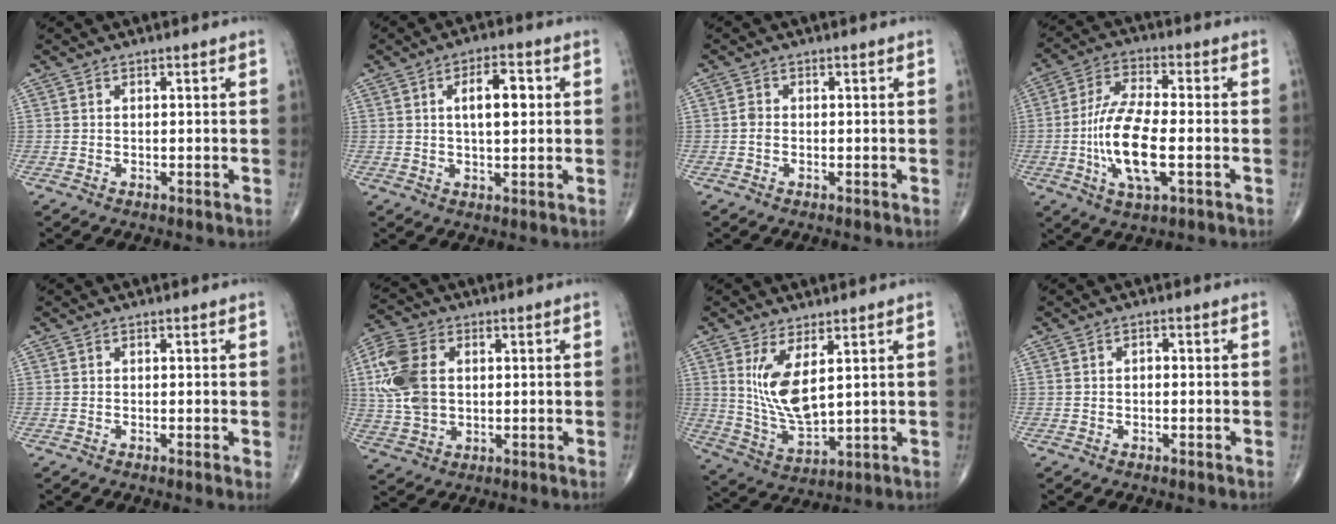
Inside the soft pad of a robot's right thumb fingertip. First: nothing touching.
{"total": 7.3, "force": [1.4, 3.2, 6.4], "torque": [-0.090, 0.003, 0.021]}
{"total": 1.3, "force": [-0.3, 1.0, 0.8], "torque": [-0.011, 0.002, -0.006]}
{"total": 13.5, "force": [-2.6, 4.8, 12.4], "torque": [-0.251, 0.010, -0.050]}
{"total": 1.0, "force": [0.0, 0.1, 1.0], "torque": [-0.021, -0.003, 0.000]}
{"total": 12.9, "force": [2.1, 8.9, 9.1], "torque": [-0.196, 0.005, 0.040]}
{"total": 10.2, "force": [3.2, 4.1, 8.8], "torque": [-0.171, -0.033, 0.079]}
{"total": 1.0, "force": [0.0, 0.7, 0.8], "torque": [-0.009, 0.003, -0.002]}